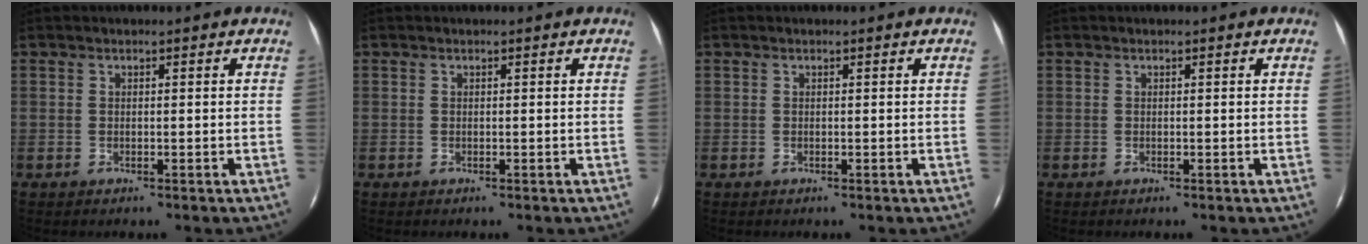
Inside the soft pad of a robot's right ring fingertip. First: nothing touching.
{"total": 0.0}
{"total": 0.0}
{"total": 0.0}